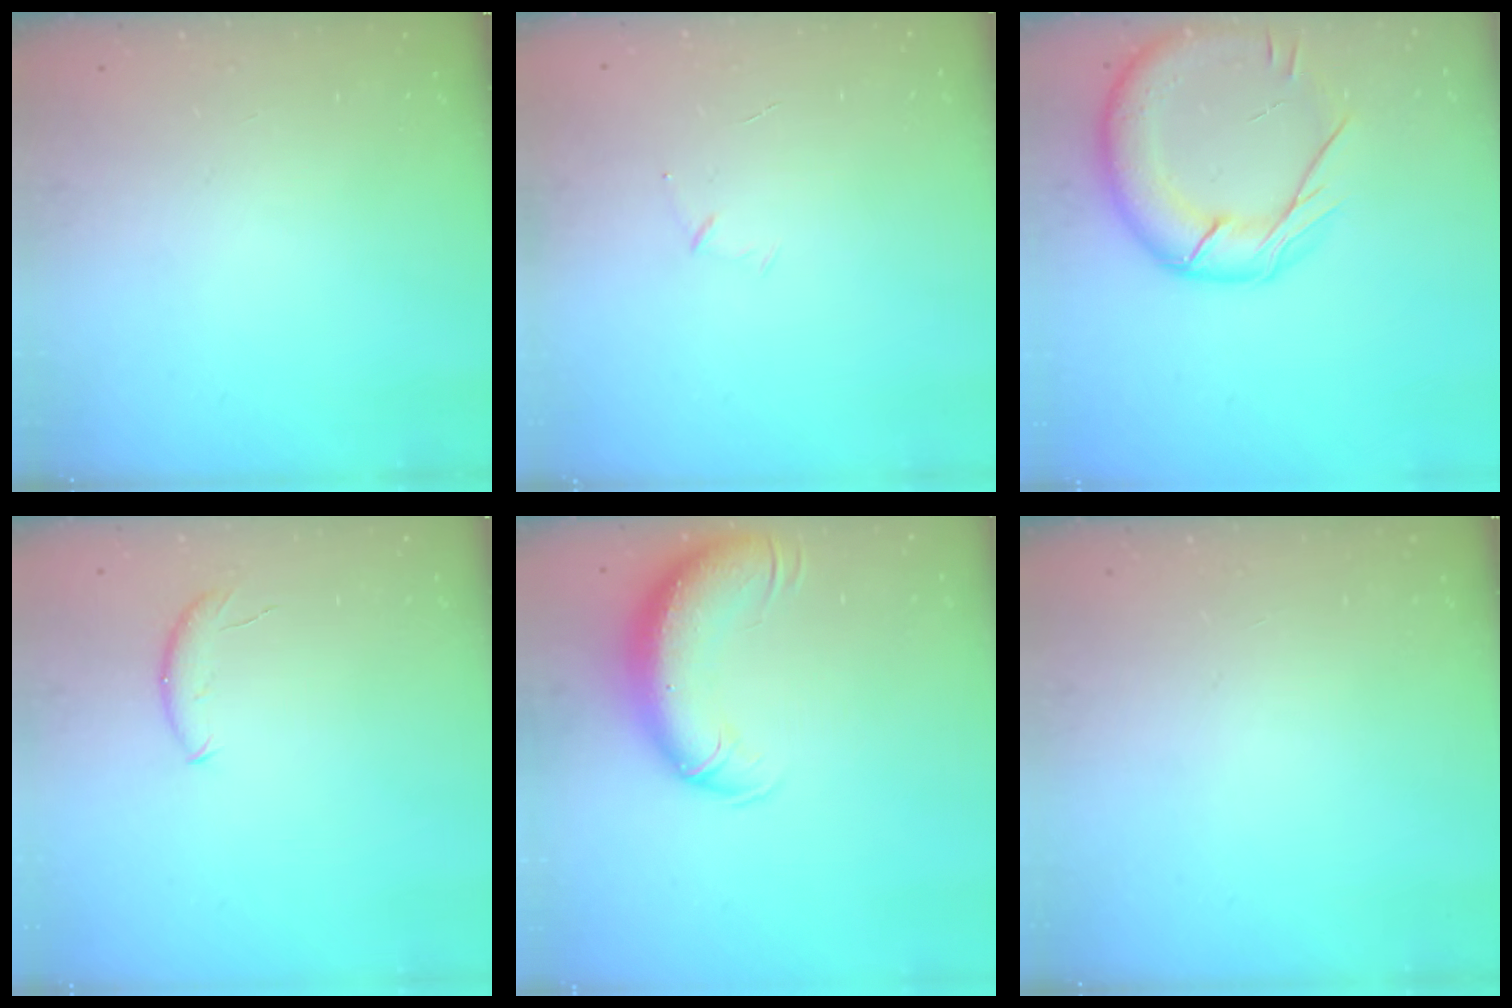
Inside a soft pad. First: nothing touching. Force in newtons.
{"total": 4.0, "press": 3.8, "slide": 1.0}
{"total": 17.8, "press": 17.7, "slide": 1.7}
{"total": 6.3, "press": 6.3, "slide": 0.1}
{"total": 12.9, "press": 12.6, "slide": 2.8}
{"total": 0.0}